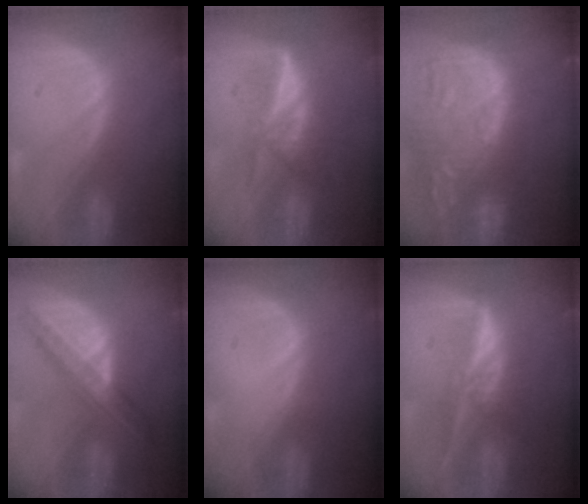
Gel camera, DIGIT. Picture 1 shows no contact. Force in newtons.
{"total": 6.1, "press": 5.3, "slide": 3.0}
{"total": 15.7, "press": 13.1, "slide": 8.6}
{"total": 8.2, "press": 6.9, "slide": 4.5}
{"total": 0.0}
{"total": 6.0, "press": 5.4, "slide": 2.6}